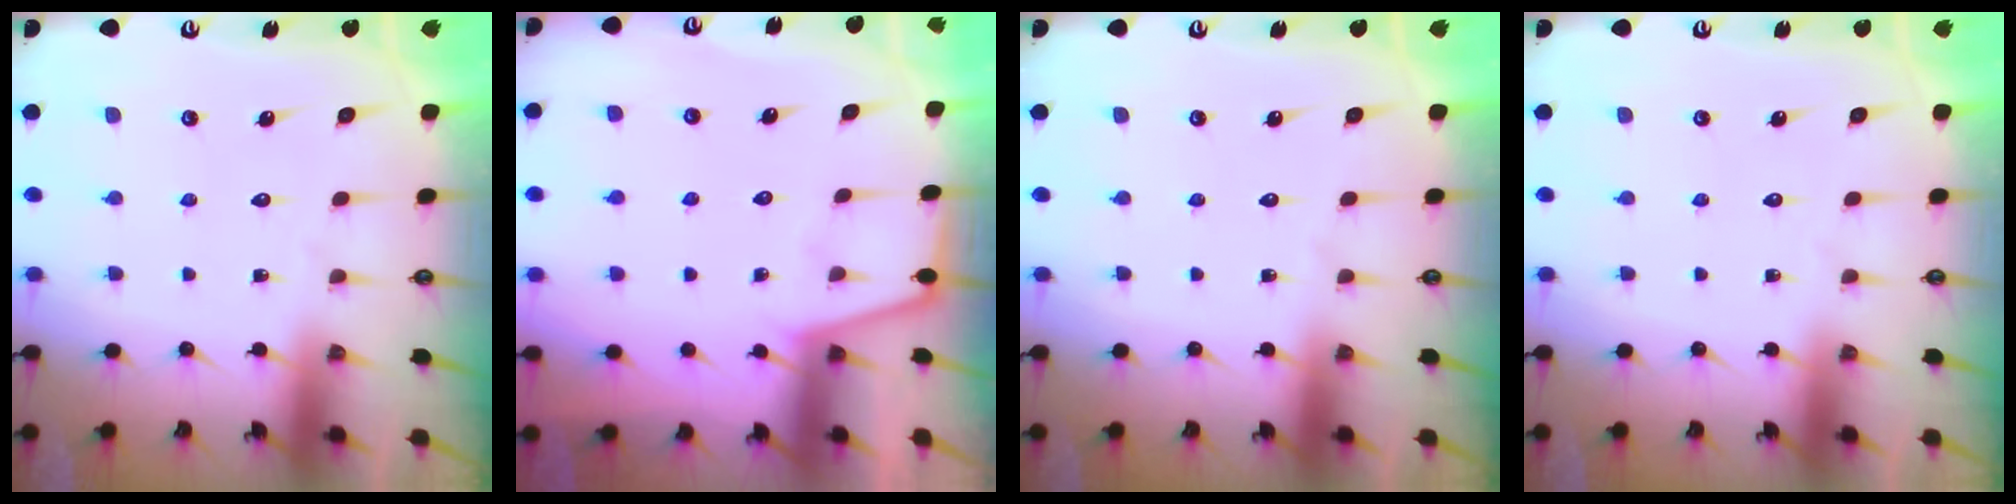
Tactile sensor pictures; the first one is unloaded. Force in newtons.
{"total": 2.1, "press": 2.0, "slide": 0.3}
{"total": 0.0}
{"total": 0.0}